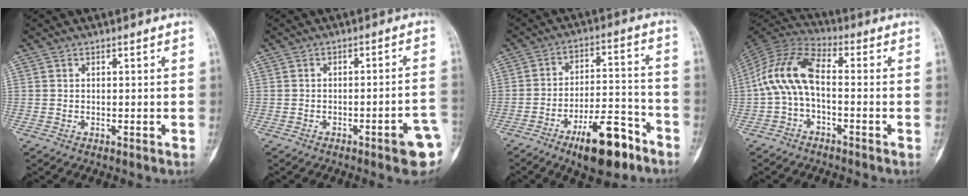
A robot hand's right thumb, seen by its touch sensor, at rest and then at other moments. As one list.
[{"total": 7.6, "force": [-3.4, 1.4, 6.7], "torque": [-0.071, 0.021, -0.038]}, {"total": 14.3, "force": [-8.8, 5.1, 10.0], "torque": [-0.140, 0.066, -0.139]}, {"total": 10.5, "force": [-1.2, 5.2, 9.1], "torque": [-0.188, 0.037, -0.034]}]